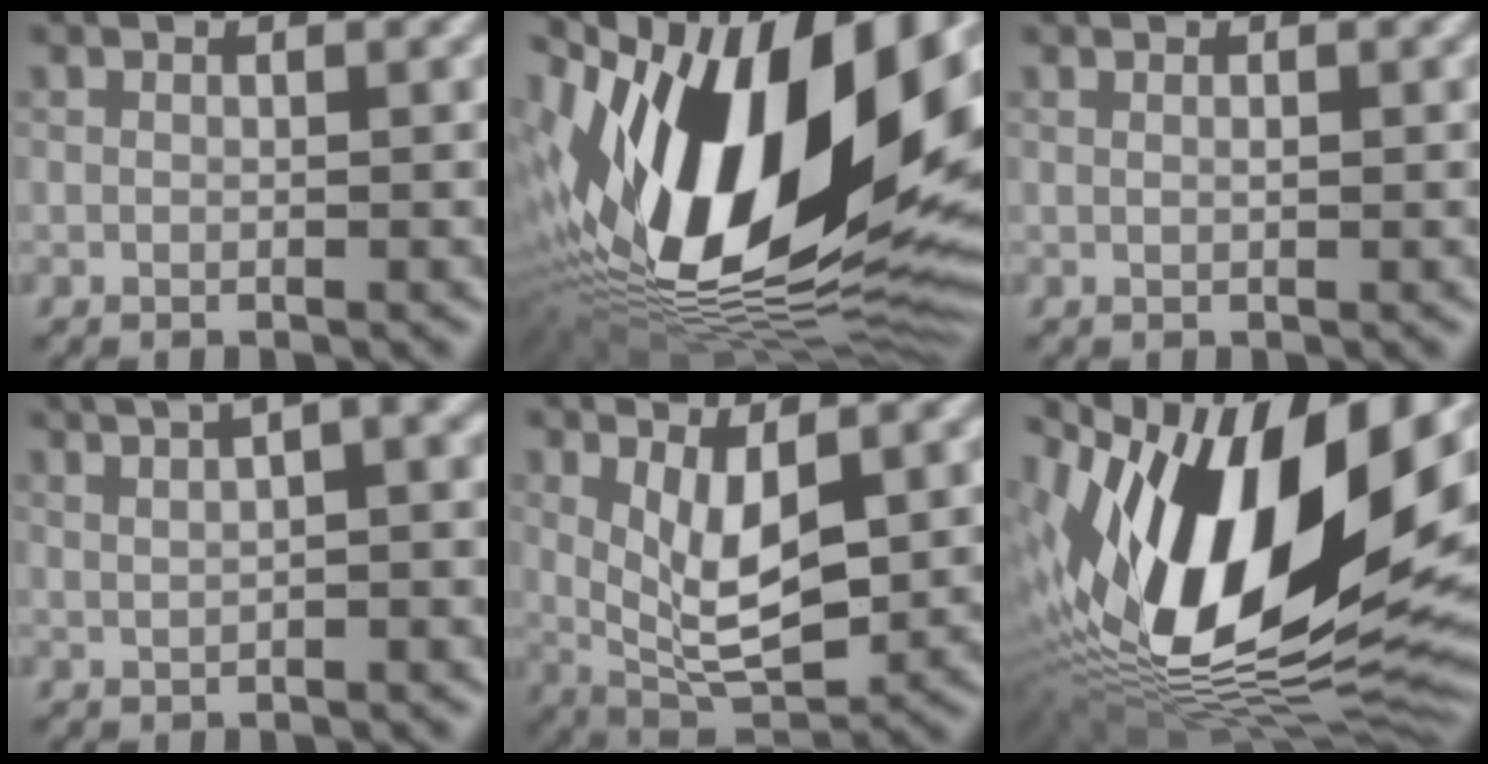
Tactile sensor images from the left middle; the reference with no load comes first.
{"total": 19.3, "force": [1.7, 9.1, 16.9], "torque": [-0.305, 0.002, 0.035]}
{"total": 0.0}
{"total": 7.0, "force": [3.6, 2.5, 5.5], "torque": [-0.072, 0.041, 0.054]}
{"total": 5.5, "force": [0.8, 2.0, 5.0], "torque": [-0.114, -0.018, 0.036]}
{"total": 17.8, "force": [2.6, 8.5, 15.5], "torque": [-0.279, 0.023, 0.044]}